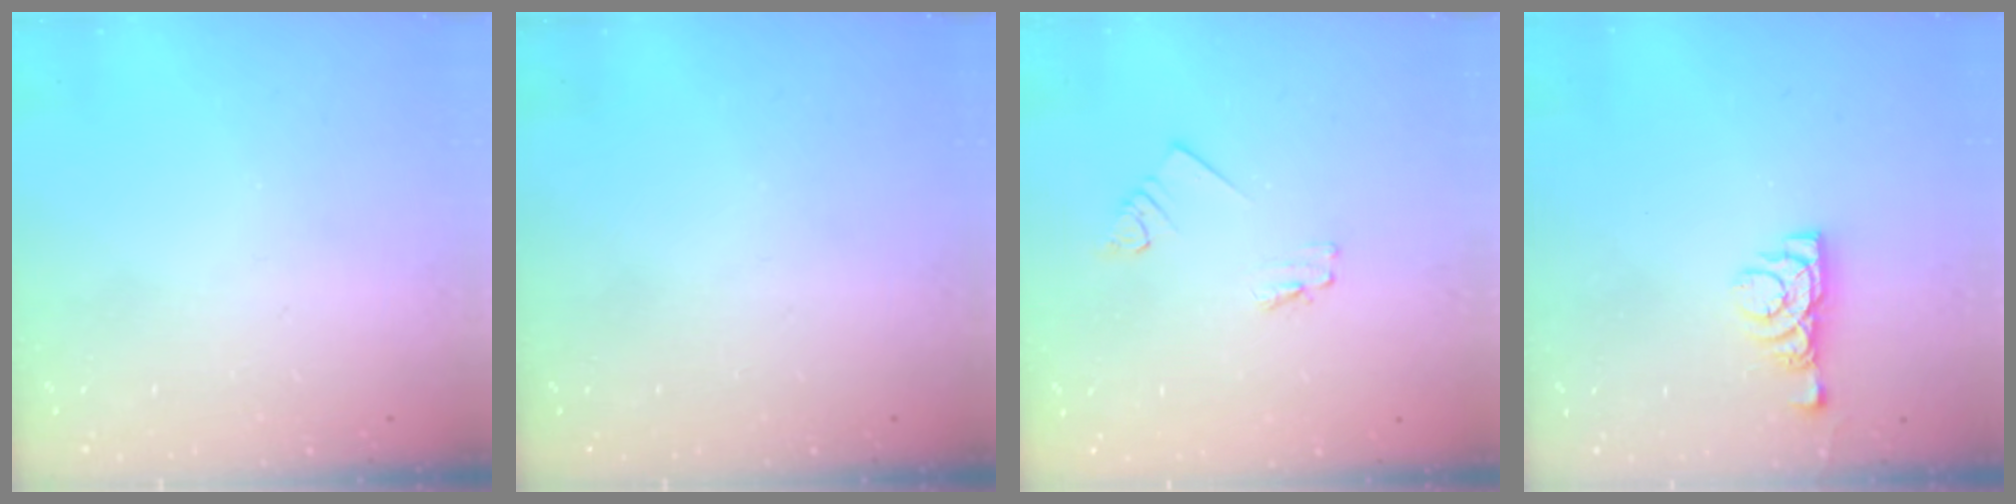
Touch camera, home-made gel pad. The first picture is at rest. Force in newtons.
{"total": 0.0}
{"total": 1.7, "press": 1.7, "slide": 0.3}
{"total": 5.6, "press": 5.5, "slide": 0.8}